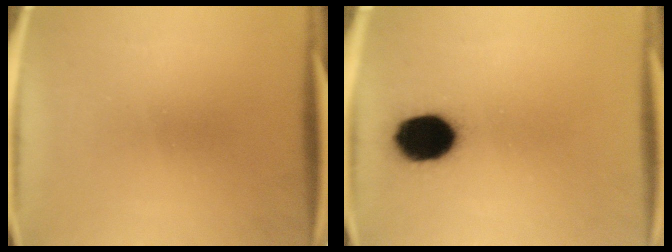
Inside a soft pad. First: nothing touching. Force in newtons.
{"total": 12.7}